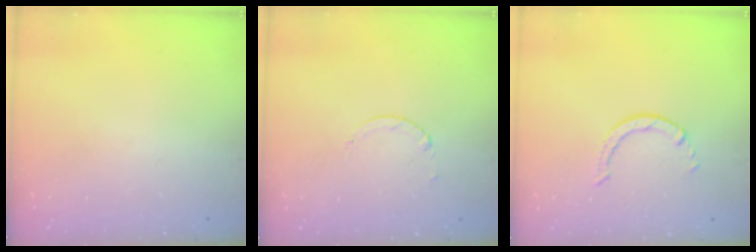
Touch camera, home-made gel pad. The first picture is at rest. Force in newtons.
{"total": 2.3, "press": 2.3, "slide": 0.3}
{"total": 0.6, "press": 0.6, "slide": 0.1}